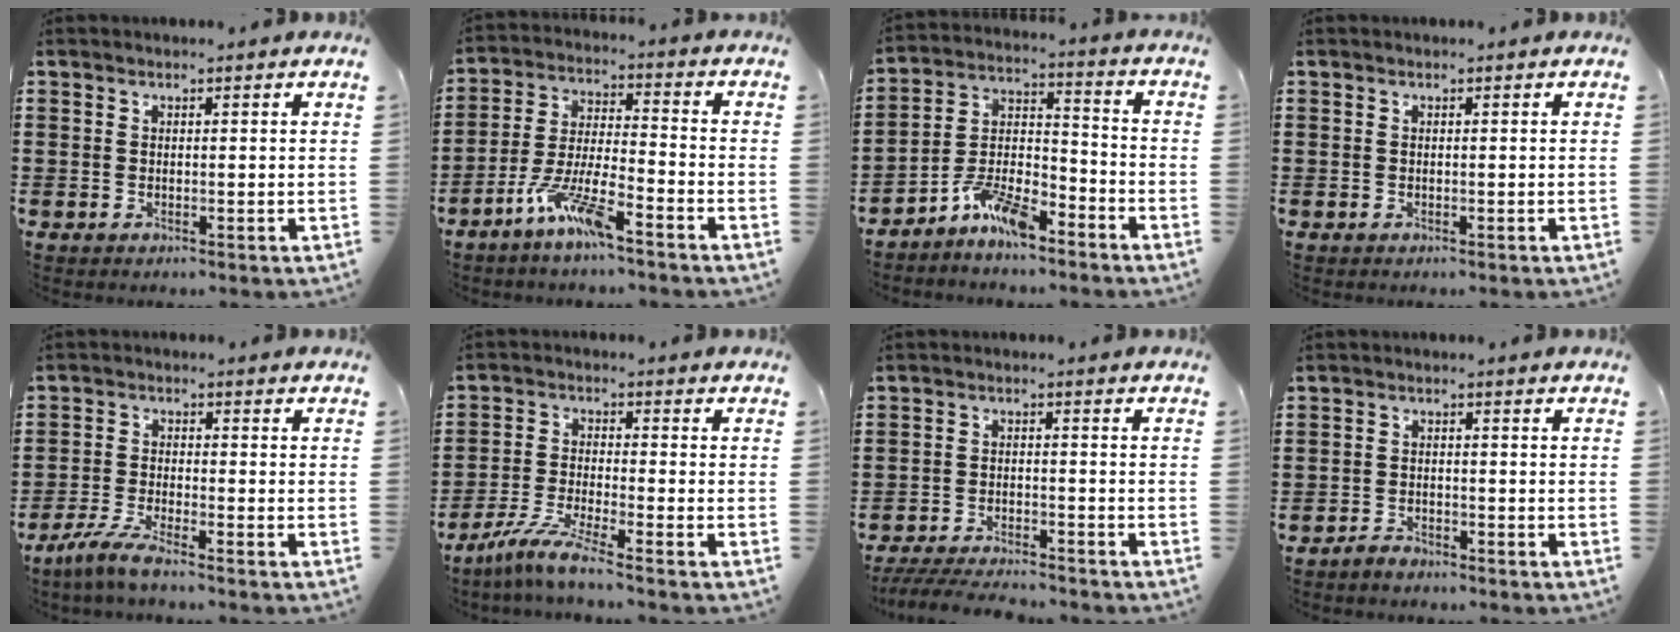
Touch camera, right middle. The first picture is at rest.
{"total": 8.3, "force": [-5.9, 1.1, 5.8], "torque": [-0.130, -0.007, -0.114]}
{"total": 7.8, "force": [-6.6, 1.9, 3.7], "torque": [-0.082, 0.007, -0.128]}
{"total": 0.0}
{"total": 4.6, "force": [-3.9, 0.1, 2.5], "torque": [-0.063, -0.014, -0.078]}
{"total": 5.9, "force": [-5.0, -0.2, 3.2], "torque": [-0.079, -0.020, -0.098]}
{"total": 4.8, "force": [-4.6, 0.4, 1.2], "torque": [-0.024, -0.002, -0.093]}
{"total": 1.9, "force": [-1.8, 0.6, 0.2], "torque": [-0.010, 0.002, -0.038]}